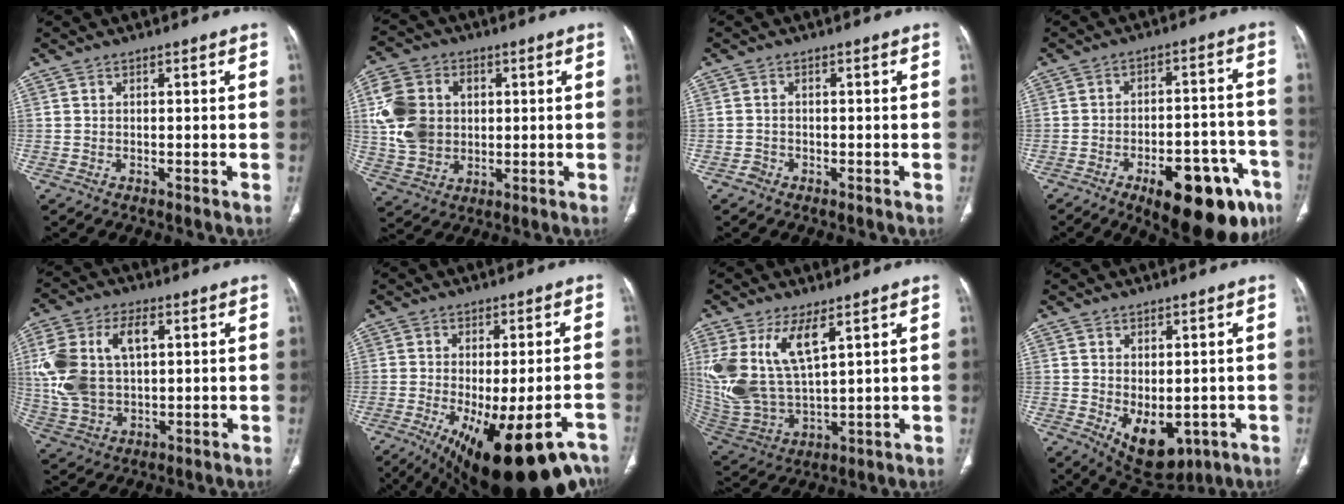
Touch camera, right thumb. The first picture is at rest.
{"total": 13.2, "force": [1.8, 10.6, 7.7], "torque": [-0.136, 0.007, 0.037]}
{"total": 1.3, "force": [-0.8, 0.9, 0.1], "torque": [0.001, 0.005, -0.020]}
{"total": 20.4, "force": [-10.7, 8.6, 15.1], "torque": [-0.142, 0.057, -0.137]}
{"total": 15.5, "force": [3.2, 9.4, 11.8], "torque": [-0.245, 0.011, 0.066]}
{"total": 22.7, "force": [-14.5, 7.6, 15.8], "torque": [-0.197, 0.001, -0.186]}
{"total": 16.5, "force": [7.0, 7.5, 13.0], "torque": [-0.271, -0.029, 0.156]}
{"total": 9.6, "force": [-2.3, 5.8, 7.4], "torque": [-0.090, -0.006, -0.009]}